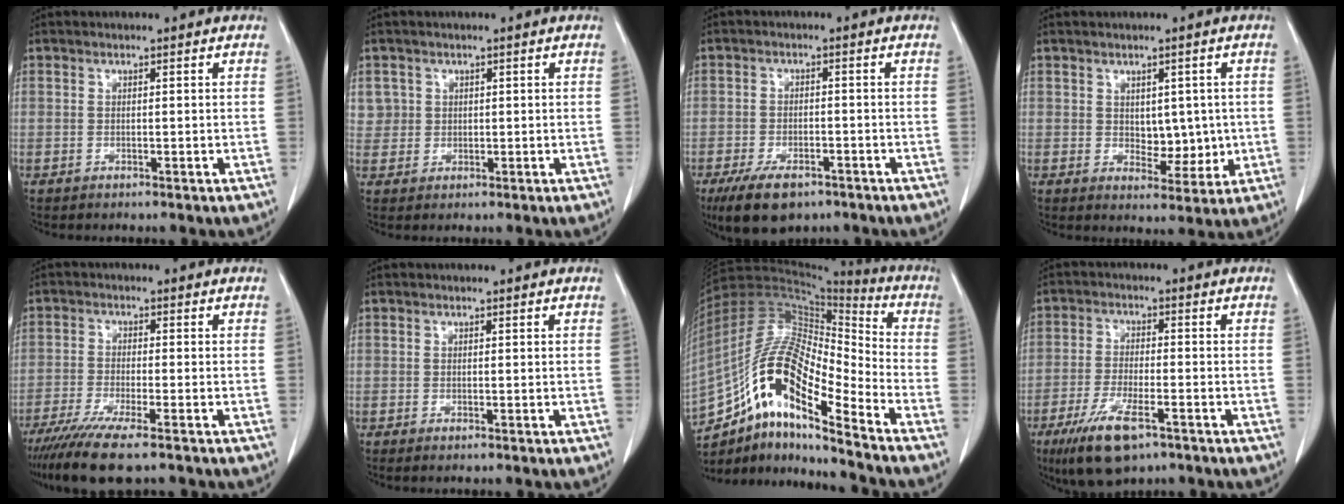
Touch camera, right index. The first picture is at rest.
{"total": 2.8, "force": [1.0, 2.6, -0.2], "torque": [0.022, 0.003, 0.015]}
{"total": 7.7, "force": [-5.3, 3.5, 4.4], "torque": [-0.080, -0.006, -0.085]}
{"total": 5.0, "force": [0.3, 3.1, 3.9], "torque": [-0.045, -0.004, 0.015]}
{"total": 9.5, "force": [-7.1, 0.6, 6.3], "torque": [-0.104, -0.024, -0.117]}
{"total": 0.5, "force": [-0.4, 0.0, 0.4], "torque": [-0.009, -0.002, -0.006]}
{"total": 17.9, "force": [-10.5, 3.8, 14.0], "torque": [-0.271, 0.027, -0.184]}
{"total": 9.6, "force": [-5.7, 2.7, 7.3], "torque": [-0.142, -0.019, -0.096]}